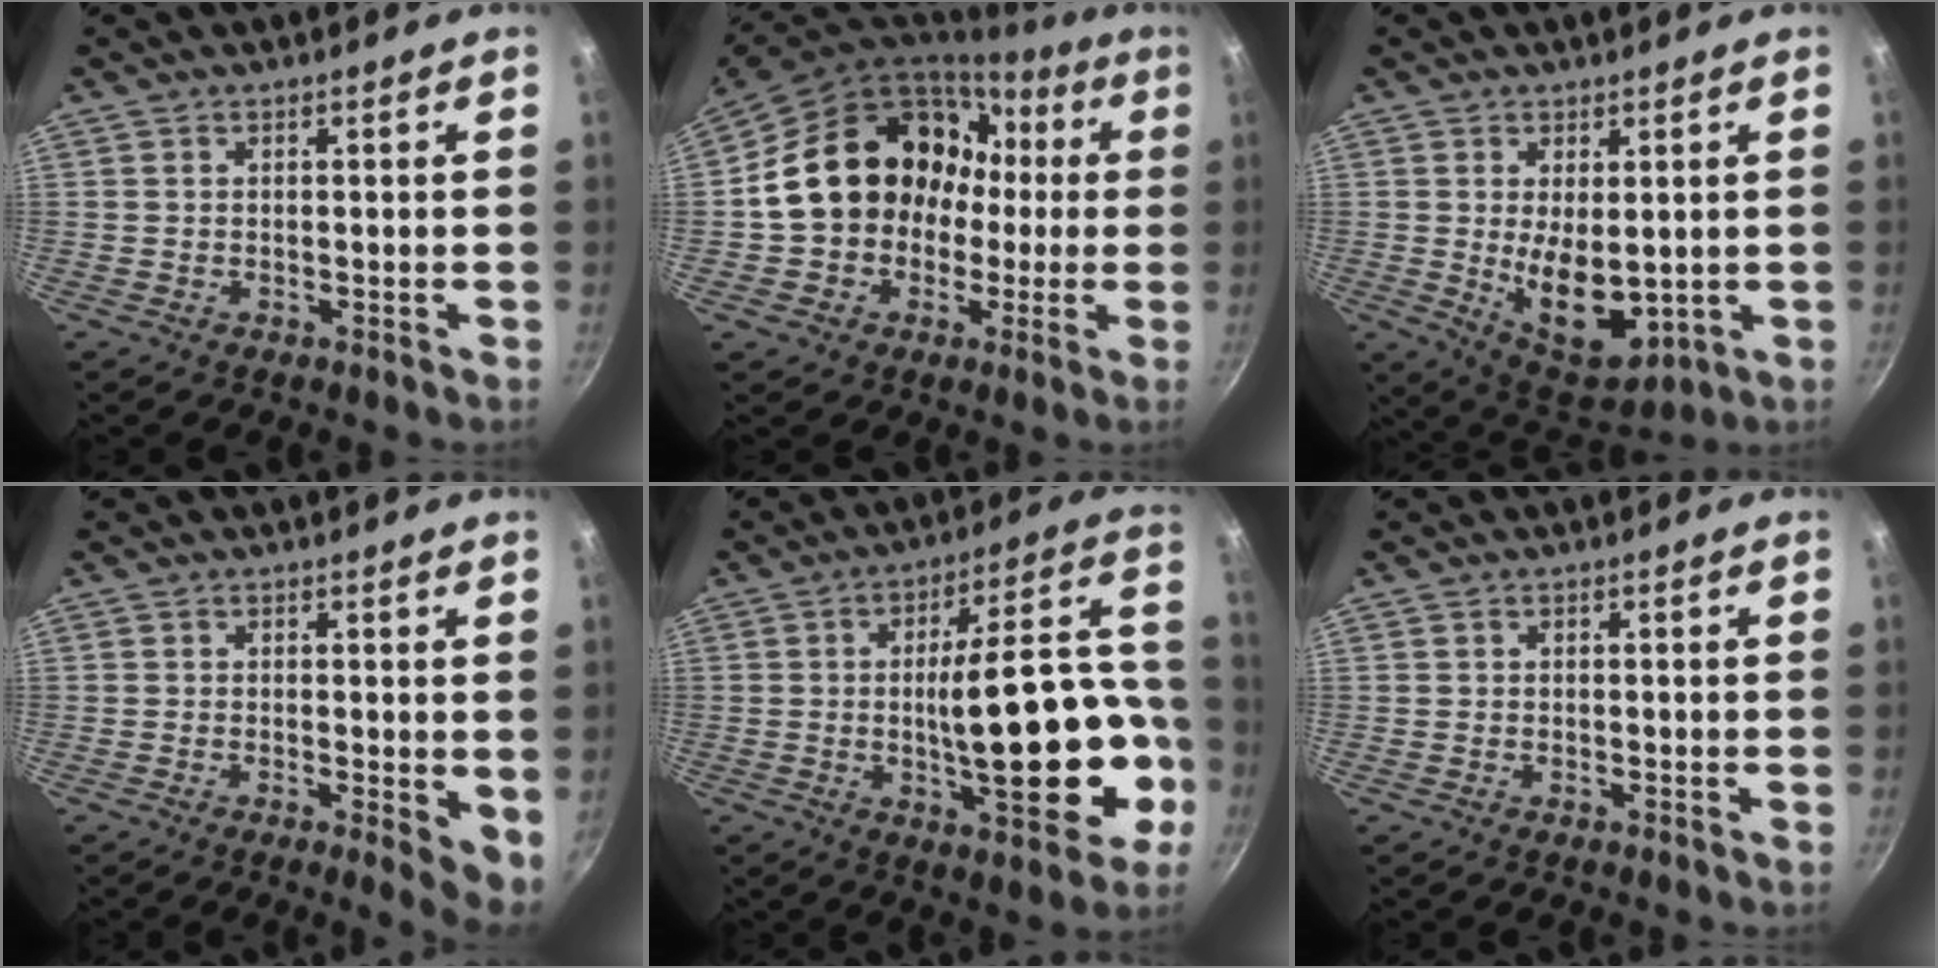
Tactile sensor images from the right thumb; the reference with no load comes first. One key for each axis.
{"total": 19.8, "fx": 0.7, "fy": 16.3, "fz": 11.2, "tx": -0.162, "ty": 0.069, "tz": 0.020}
{"total": 11.2, "fx": -0.1, "fy": 6.1, "fz": 9.4, "tx": -0.124, "ty": -0.026, "tz": 0.023}
{"total": 4.9, "fx": -0.4, "fy": 1.6, "fz": 4.6, "tx": -0.054, "ty": -0.009, "tz": -0.004}
{"total": 22.6, "fx": -4.6, "fy": 8.5, "fz": 20.4, "tx": -0.260, "ty": 0.042, "tz": -0.056}
{"total": 0.0}